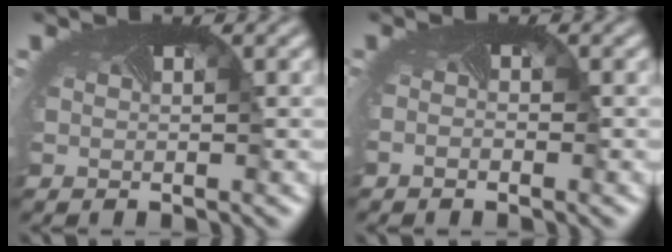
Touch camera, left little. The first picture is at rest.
{"total": 0.6, "force": [-0.6, 0.1, -0.1], "torque": [-0.014, -0.009, -0.010]}